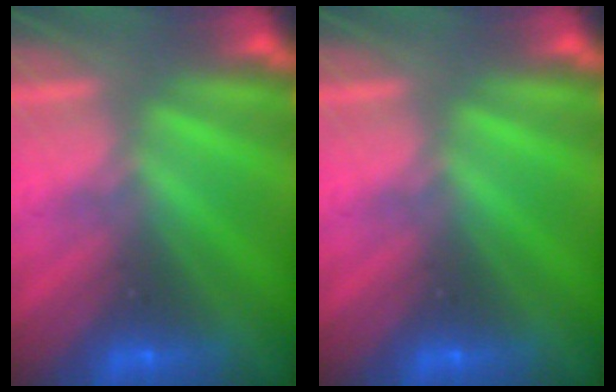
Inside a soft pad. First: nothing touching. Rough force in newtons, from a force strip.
{"total": 0.0}